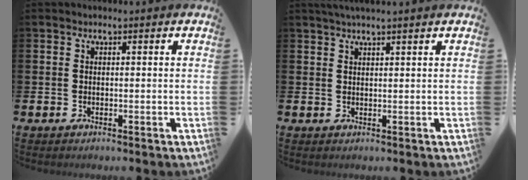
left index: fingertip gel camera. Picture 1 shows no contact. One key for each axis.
{"total": 2.0, "fx": 1.8, "fy": -0.3, "fz": 0.8, "tx": -0.024, "ty": 0.002, "tz": 0.035}